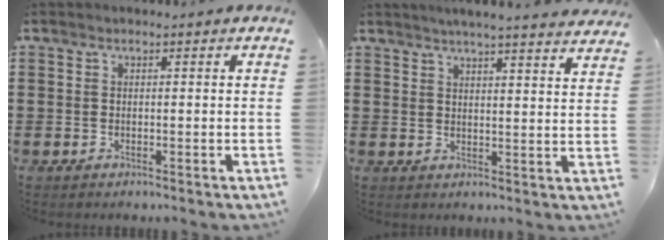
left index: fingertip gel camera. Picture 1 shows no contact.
{"total": 4.0, "force": [3.8, -0.8, 1.1], "torque": [-0.035, -0.018, 0.066]}